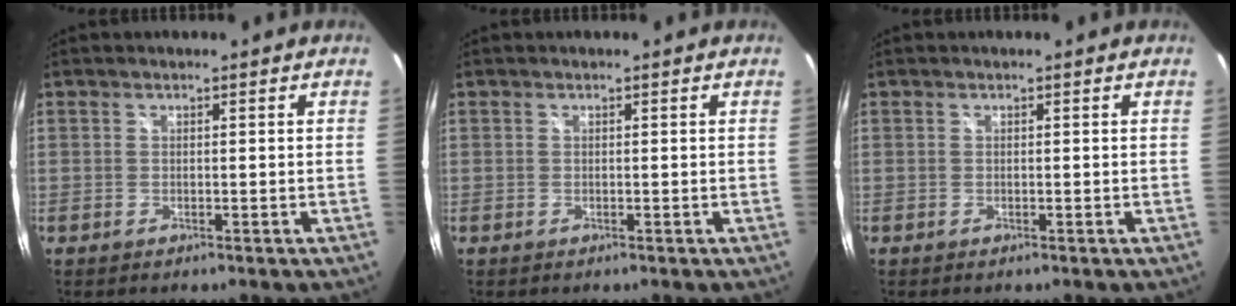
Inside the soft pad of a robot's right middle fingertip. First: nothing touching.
{"total": 0.0}
{"total": 0.0}